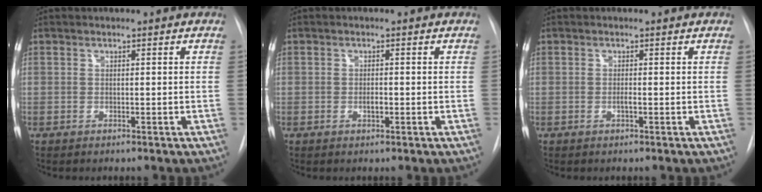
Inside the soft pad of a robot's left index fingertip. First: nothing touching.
{"total": 1.2, "force": [-0.6, 0.4, 0.9], "torque": [-0.018, -0.004, -0.010]}
{"total": 0.7, "force": [-0.4, 0.0, 0.6], "torque": [-0.010, -0.004, -0.009]}